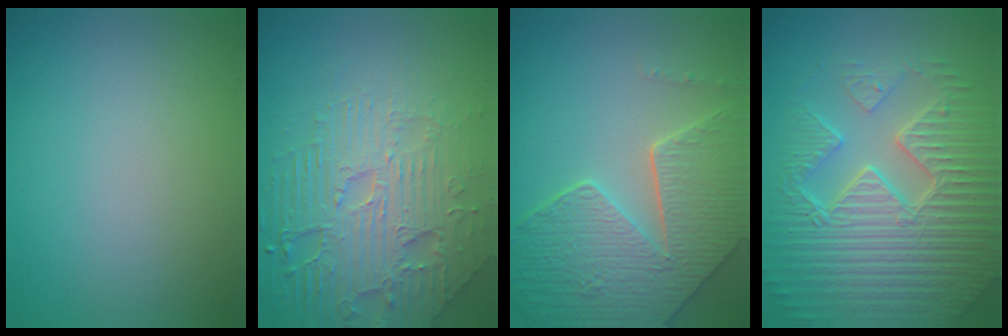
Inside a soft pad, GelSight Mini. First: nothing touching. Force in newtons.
{"total": 7.8, "press": 5.8, "slide": 5.3}
{"total": 8.4, "press": 6.0, "slide": 5.8}
{"total": 9.3, "press": 6.6, "slide": 6.5}